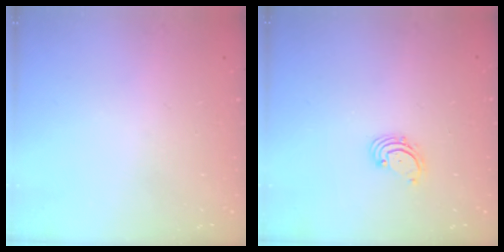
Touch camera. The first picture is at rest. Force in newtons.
{"total": 1.9, "press": 1.8, "slide": 0.2}